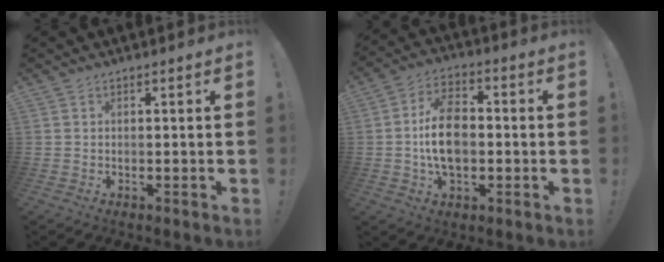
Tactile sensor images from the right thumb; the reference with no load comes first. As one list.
[{"total": 13.4, "force": [-1.5, 8.9, 9.9], "torque": [-0.190, 0.011, -0.029]}]